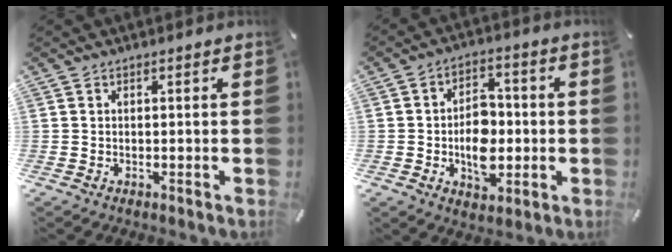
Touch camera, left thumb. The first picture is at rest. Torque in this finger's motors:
{"motor_torque": [-0.44, 1.14, 0.57, -0.30, 0.26]}